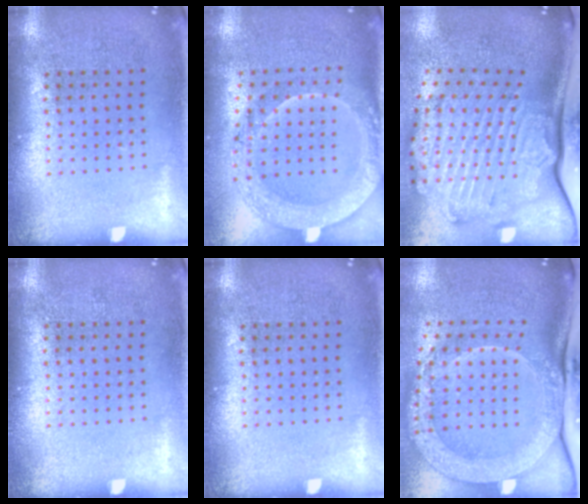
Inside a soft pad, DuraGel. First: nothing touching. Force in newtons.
{"total": 2.0, "press": 2.0, "slide": 0.5}
{"total": 3.5, "press": 2.5, "slide": 2.5}
{"total": 0.0}
{"total": 0.0}
{"total": 3.3, "press": 2.4, "slide": 2.3}